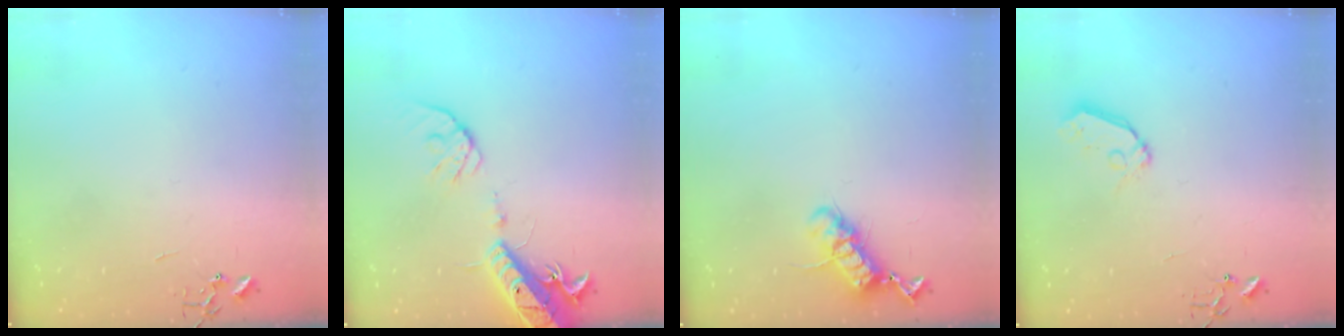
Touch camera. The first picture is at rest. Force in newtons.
{"total": 16.0, "press": 15.7, "slide": 3.3}
{"total": 11.8, "press": 11.7, "slide": 1.4}
{"total": 6.9, "press": 6.9, "slide": 0.5}